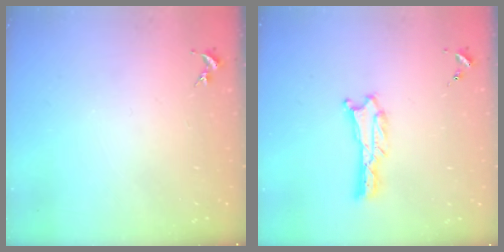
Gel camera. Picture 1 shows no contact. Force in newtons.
{"total": 0.7, "press": 0.7, "slide": 0.1}